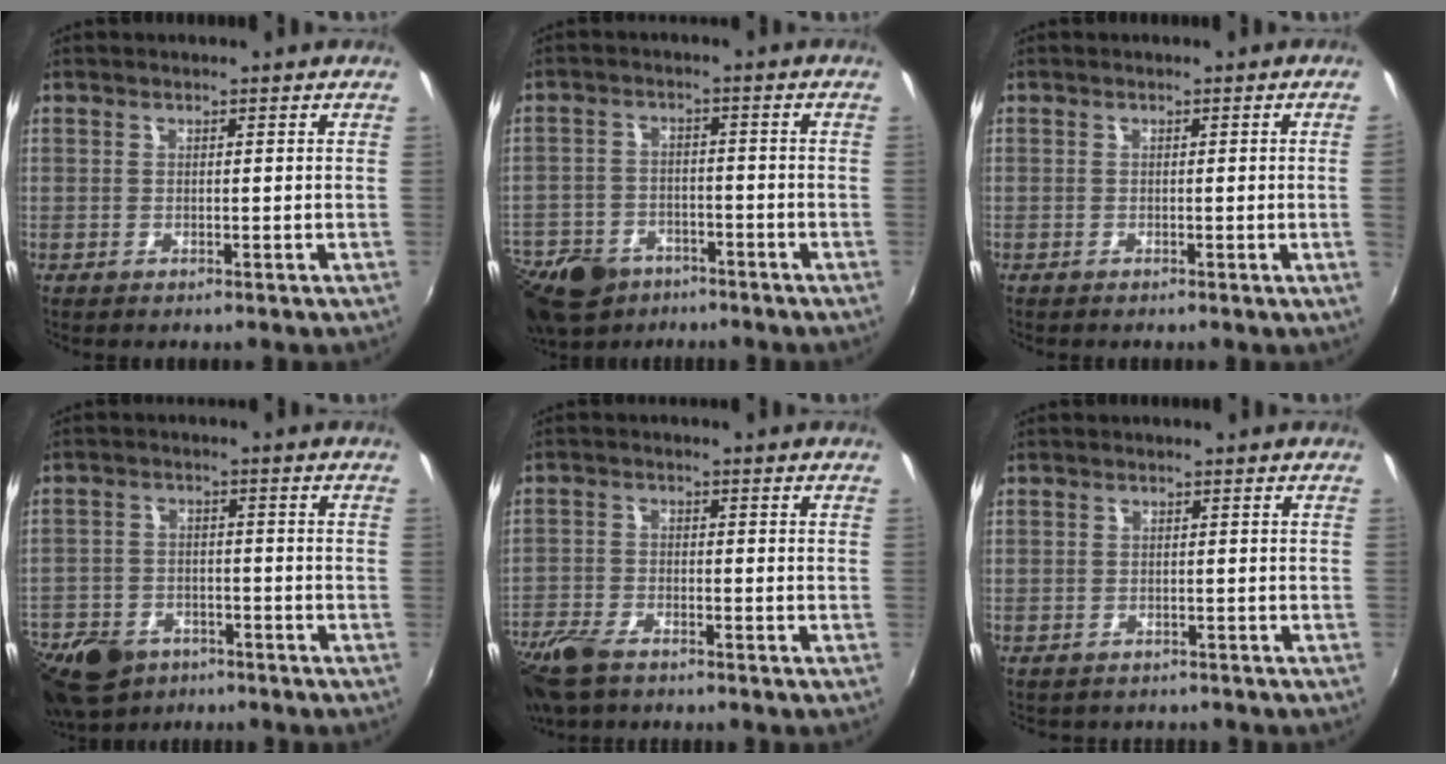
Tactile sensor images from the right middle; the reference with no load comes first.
{"total": 18.4, "force": [-11.9, 11.5, 8.1], "torque": [-0.224, -0.017, -0.190]}
{"total": 1.9, "force": [0.1, -1.2, 1.5], "torque": [-0.014, -0.015, 0.004]}
{"total": 17.7, "force": [-11.2, 11.1, 7.9], "torque": [-0.219, -0.022, -0.180]}
{"total": 10.5, "force": [-7.9, 4.4, 5.4], "torque": [-0.146, -0.028, -0.156]}
{"total": 2.3, "force": [-1.5, 1.7, 0.0], "torque": [-0.001, 0.008, -0.018]}